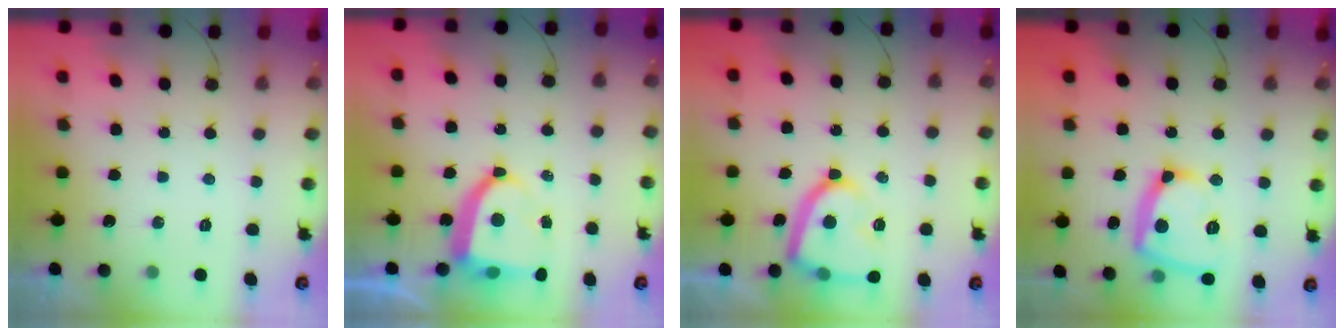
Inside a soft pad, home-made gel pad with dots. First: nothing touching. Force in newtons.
{"total": 10.7, "press": 10.6, "slide": 1.4}
{"total": 14.8, "press": 14.7, "slide": 1.5}
{"total": 14.9, "press": 14.8, "slide": 1.5}